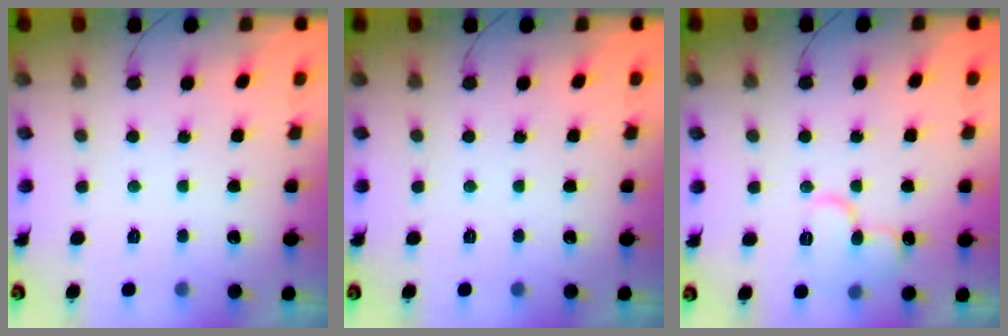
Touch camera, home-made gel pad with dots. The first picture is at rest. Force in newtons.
{"total": 0.0}
{"total": 10.7, "press": 10.6, "slide": 1.5}